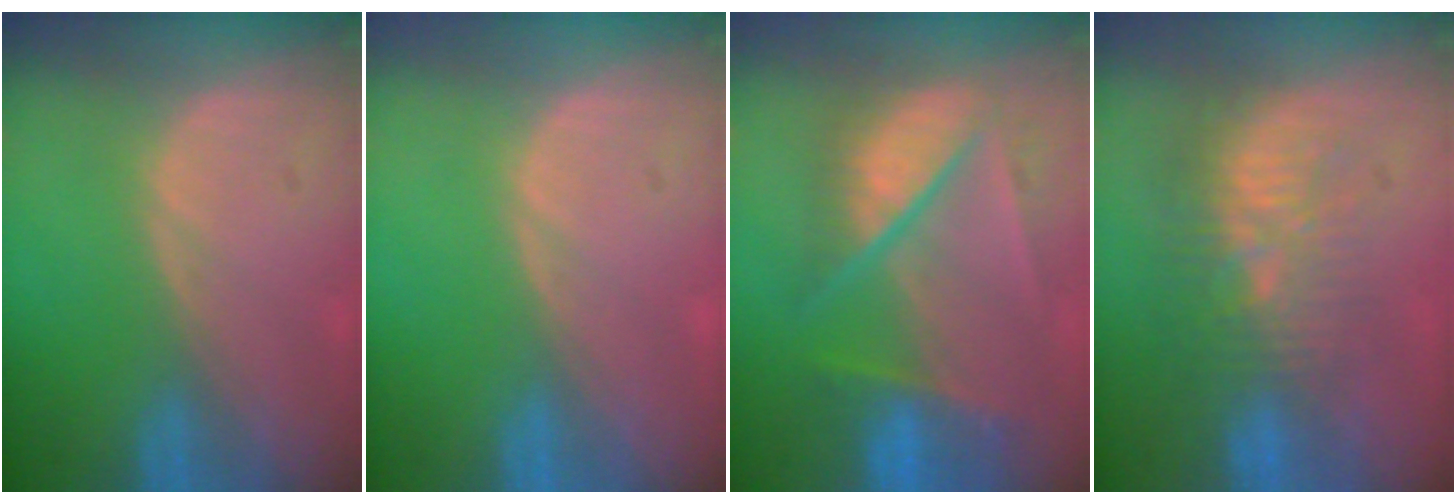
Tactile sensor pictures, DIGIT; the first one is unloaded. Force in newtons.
{"total": 0.0}
{"total": 9.5, "press": 8.2, "slide": 4.7}
{"total": 9.2, "press": 8.8, "slide": 2.6}